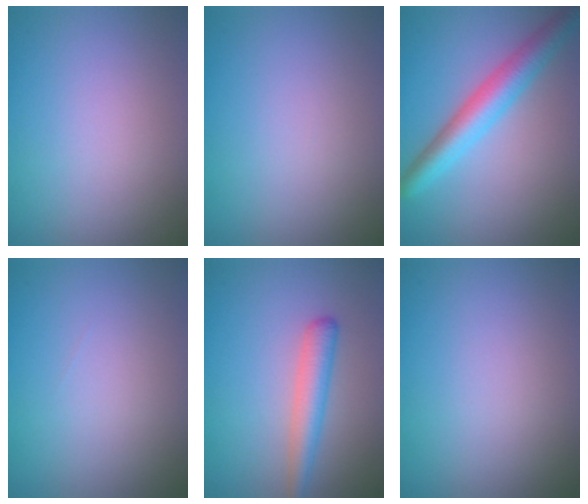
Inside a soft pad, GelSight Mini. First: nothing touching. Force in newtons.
{"total": 0.0}
{"total": 4.7, "press": 4.7, "slide": 0.1}
{"total": 0.0}
{"total": 2.9, "press": 2.9, "slide": 0.1}
{"total": 0.0}